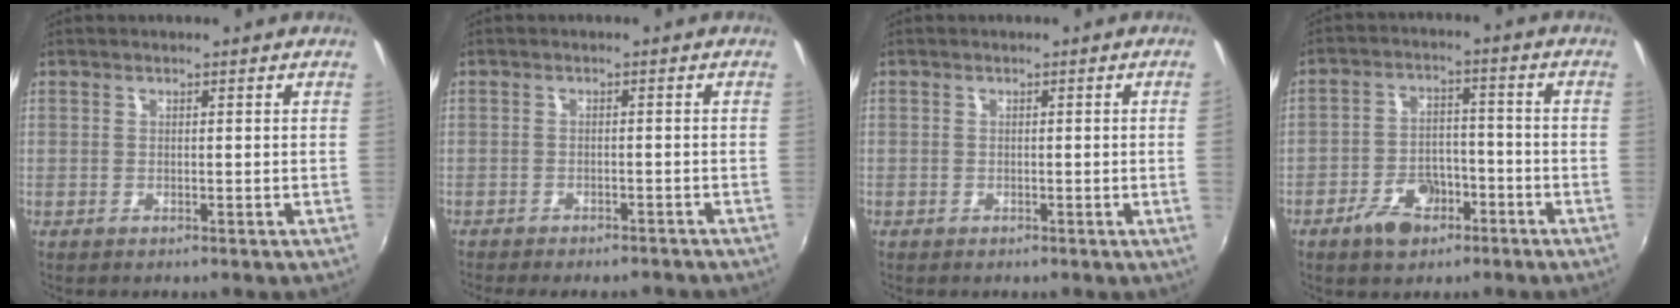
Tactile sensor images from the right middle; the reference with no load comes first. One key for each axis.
{"total": 8.0, "fx": -7.0, "fy": 2.1, "fz": 3.2, "tx": -0.075, "ty": -0.019, "tz": -0.098}
{"total": 0.8, "fx": -0.2, "fy": -0.5, "fz": 0.7, "tx": -0.011, "ty": -0.002, "tz": -0.005}
{"total": 8.0, "fx": -5.1, "fy": 4.6, "fz": 4.2, "tx": -0.091, "ty": 0.012, "tz": -0.080}